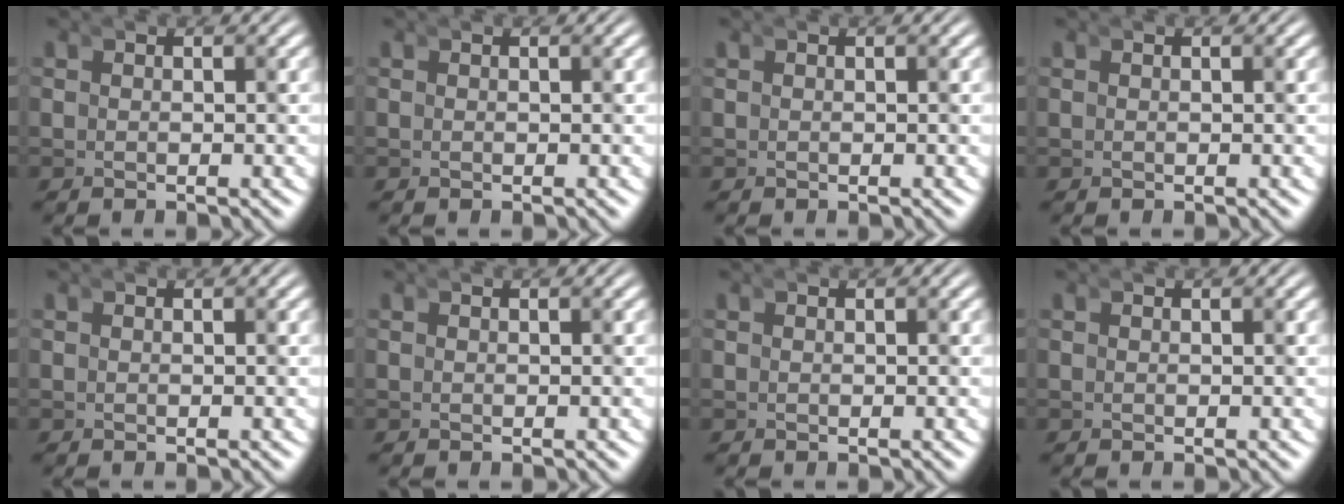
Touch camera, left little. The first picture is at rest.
{"total": 0.0}
{"total": 0.0}
{"total": 0.0}
{"total": 0.0}
{"total": 0.0}
{"total": 0.0}
{"total": 0.0}